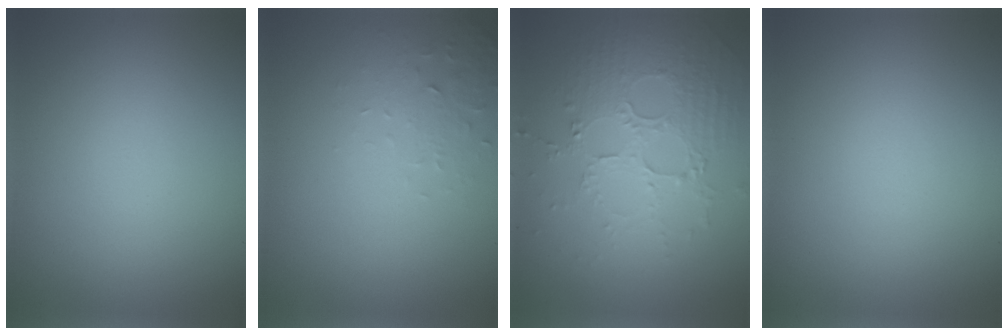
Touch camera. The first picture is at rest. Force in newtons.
{"total": 1.9, "press": 1.8, "slide": 0.4}
{"total": 5.3, "press": 3.7, "slide": 3.9}
{"total": 0.0}